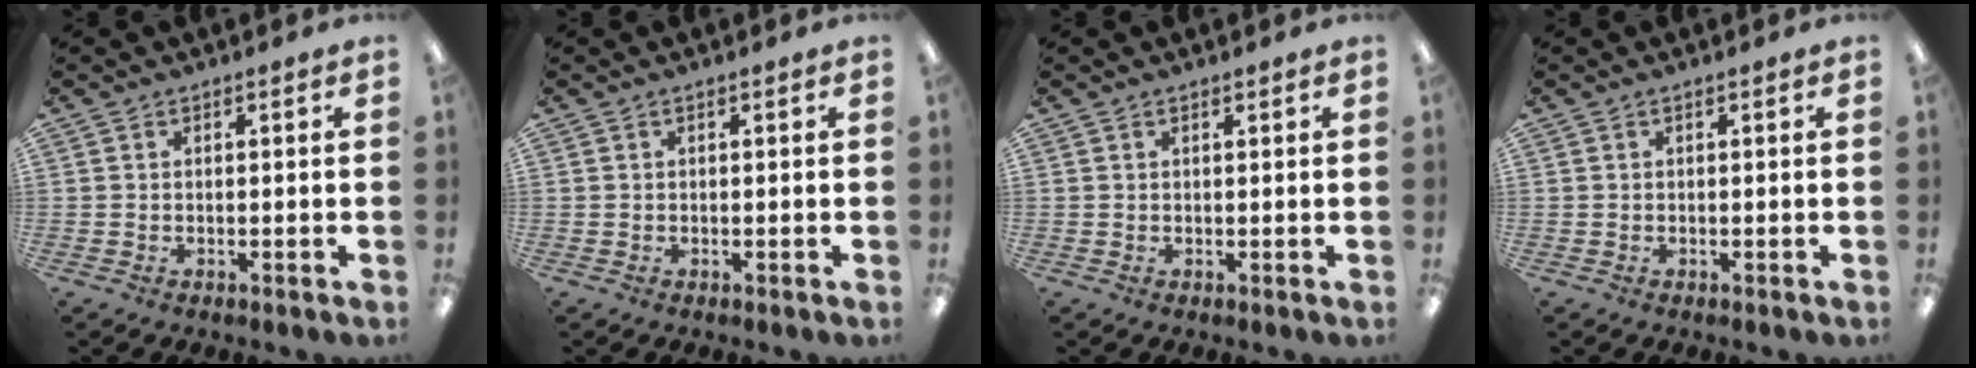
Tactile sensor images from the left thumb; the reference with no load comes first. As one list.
[{"total": 0.0}, {"total": 0.5, "force": [0.5, 0.2, 0.2], "torque": [-0.004, 0.002, 0.008]}, {"total": 0.0}]